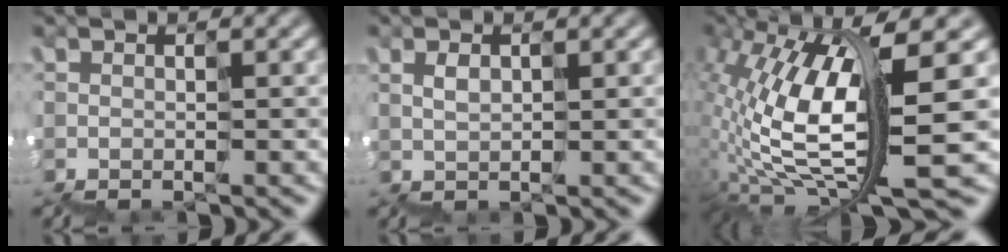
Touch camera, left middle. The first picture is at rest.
{"total": 1.2, "force": [0.7, -0.5, -0.9], "torque": [0.001, 0.017, 0.014]}
{"total": 10.7, "force": [1.5, 2.7, 10.3], "torque": [-0.217, 0.012, 0.043]}